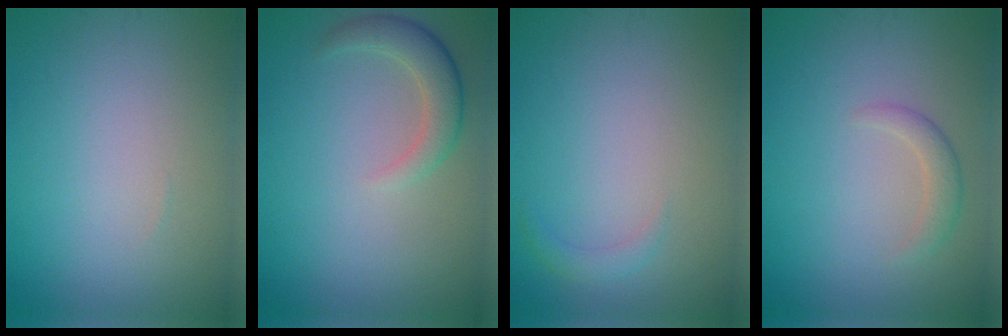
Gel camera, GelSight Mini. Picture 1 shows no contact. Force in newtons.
{"total": 3.0, "press": 3.0, "slide": 0.4}
{"total": 1.0, "press": 1.0, "slide": 0.1}
{"total": 1.6, "press": 1.6, "slide": 0.1}